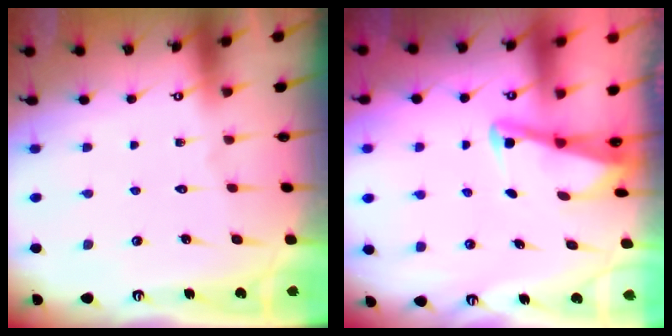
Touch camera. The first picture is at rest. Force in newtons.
{"total": 2.9, "press": 2.9, "slide": 0.4}